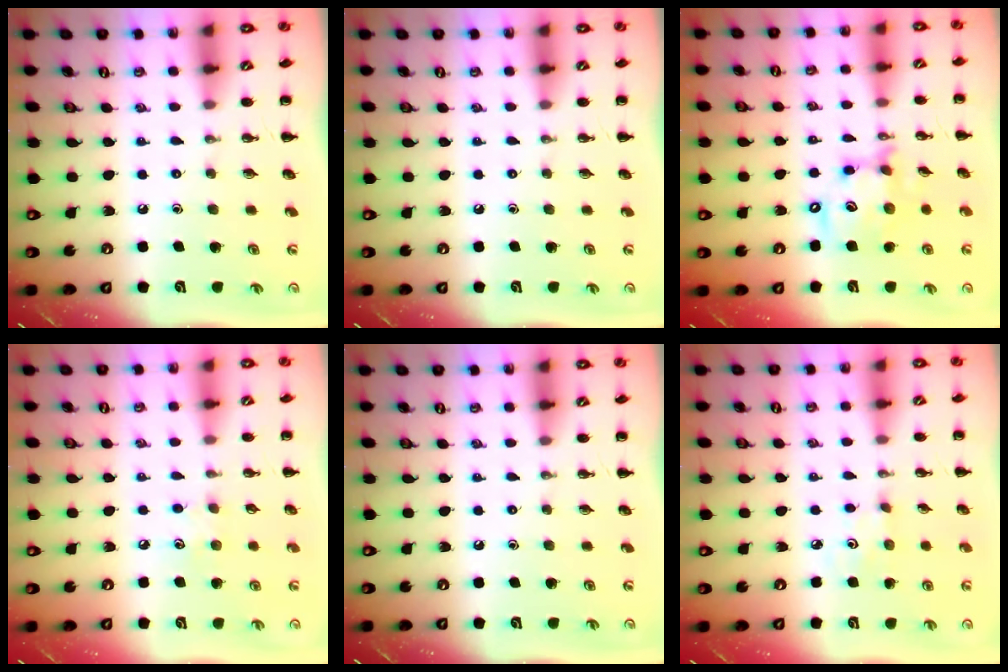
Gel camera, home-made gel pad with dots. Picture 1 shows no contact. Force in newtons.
{"total": 0.0}
{"total": 14.0, "press": 13.6, "slide": 3.4}
{"total": 5.2, "press": 5.1, "slide": 1.3}
{"total": 0.0}
{"total": 2.7, "press": 2.7, "slide": 0.5}